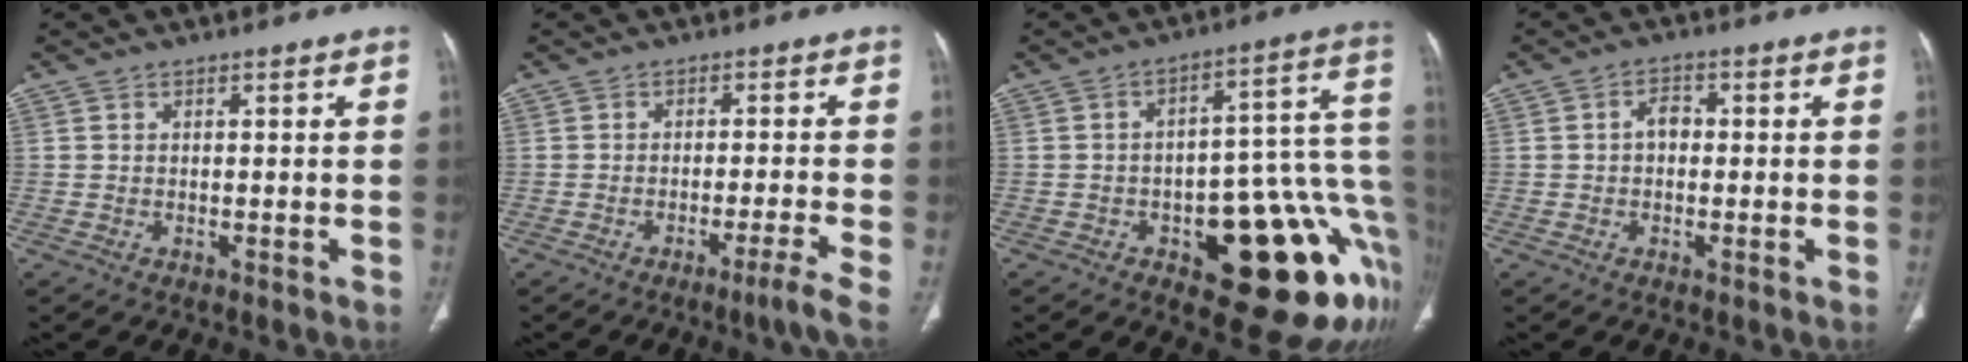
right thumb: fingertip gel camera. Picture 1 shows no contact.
{"total": 3.9, "force": [-2.6, -1.4, 2.5], "torque": [-0.057, 0.009, -0.049]}
{"total": 22.7, "force": [-8.3, 9.6, 18.8], "torque": [-0.154, 0.061, -0.097]}
{"total": 2.9, "force": [-0.1, 2.1, 2.0], "torque": [-0.026, 0.012, -0.007]}